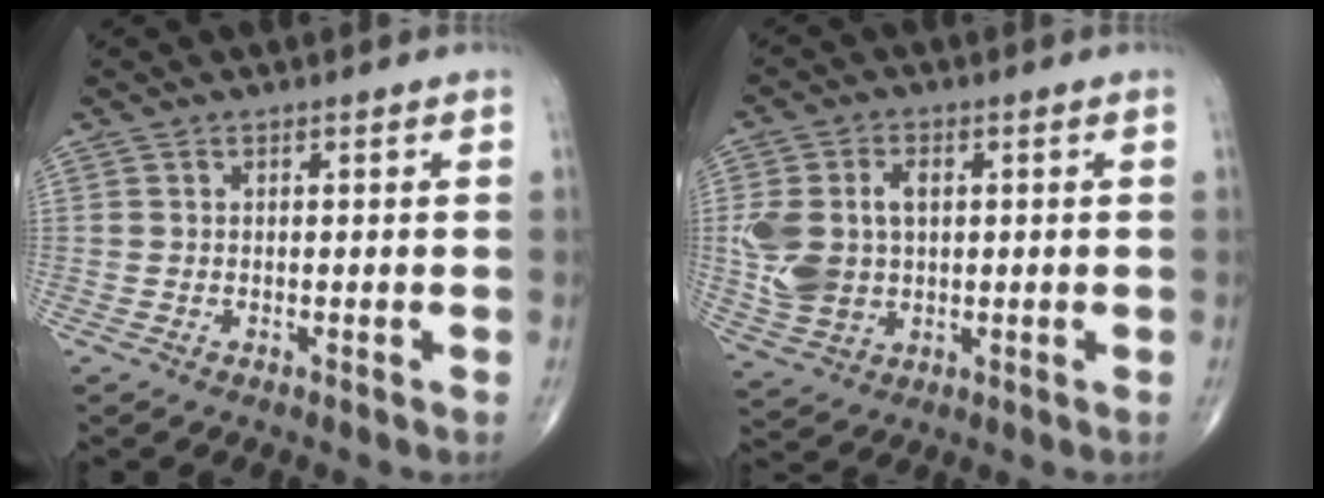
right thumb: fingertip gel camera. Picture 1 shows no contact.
{"total": 10.7, "force": [1.1, 7.4, 7.7], "torque": [-0.154, 0.006, 0.031]}